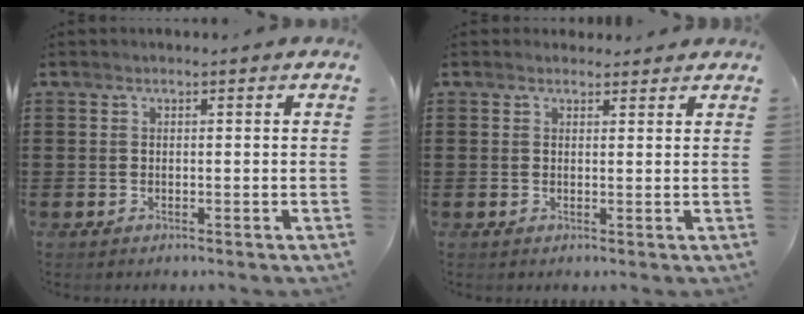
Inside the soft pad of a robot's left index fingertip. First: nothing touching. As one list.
[{"total": 1.1, "force": [1.0, 0.4, 0.1], "torque": [-0.004, 0.003, 0.021]}]